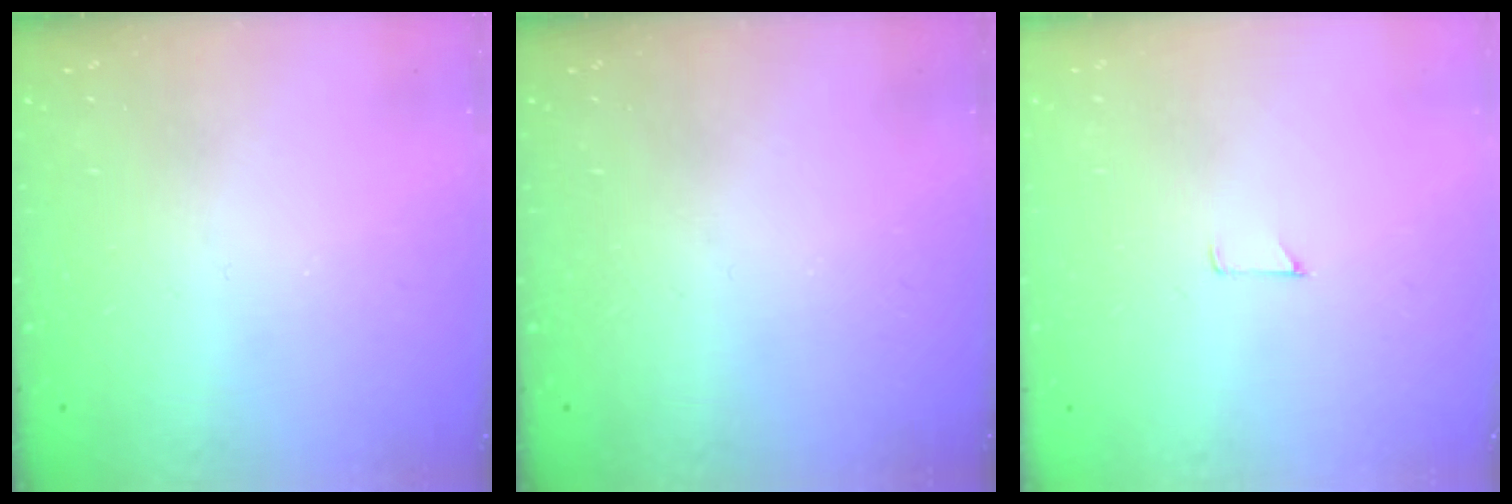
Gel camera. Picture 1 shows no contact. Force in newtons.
{"total": 0.0}
{"total": 3.6, "press": 3.6, "slide": 0.3}